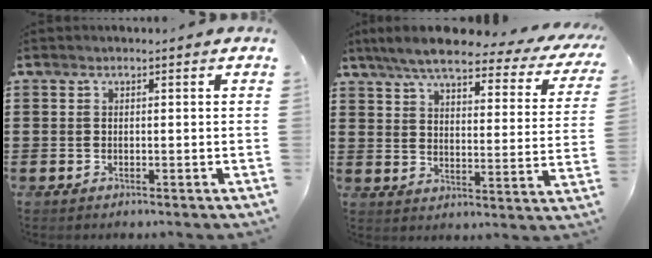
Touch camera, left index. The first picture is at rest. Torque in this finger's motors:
{"motor_torque": [2.14, 0.00, 1.05, 0.19]}